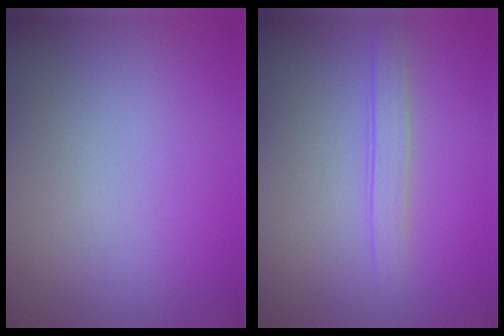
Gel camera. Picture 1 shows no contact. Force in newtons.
{"total": 1.8, "press": 1.8, "slide": 0.0}